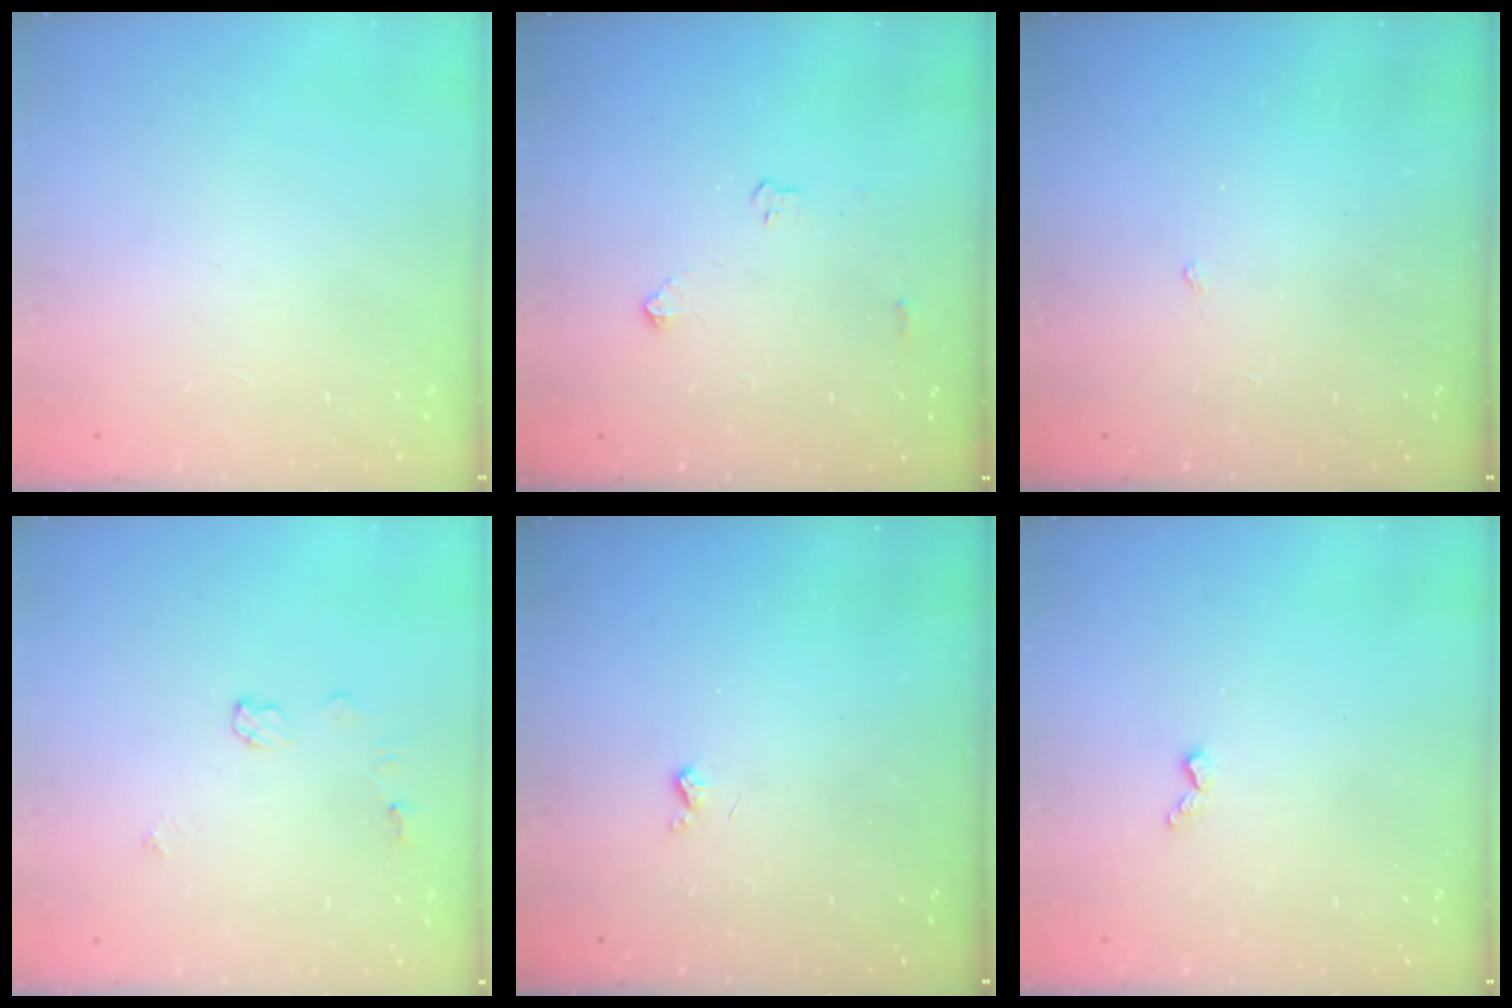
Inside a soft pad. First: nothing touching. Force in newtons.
{"total": 3.3, "press": 3.3, "slide": 0.6}
{"total": 1.1, "press": 1.1, "slide": 0.3}
{"total": 5.7, "press": 5.6, "slide": 0.6}
{"total": 2.6, "press": 2.6, "slide": 0.5}
{"total": 3.3, "press": 3.2, "slide": 0.5}